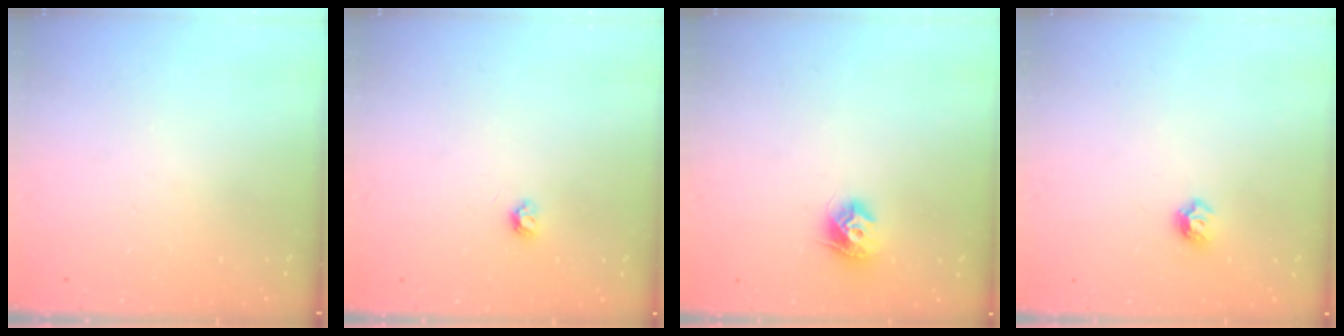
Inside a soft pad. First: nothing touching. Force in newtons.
{"total": 3.7, "press": 3.7, "slide": 0.4}
{"total": 9.1, "press": 9.1, "slide": 0.3}
{"total": 5.5, "press": 5.5, "slide": 0.8}